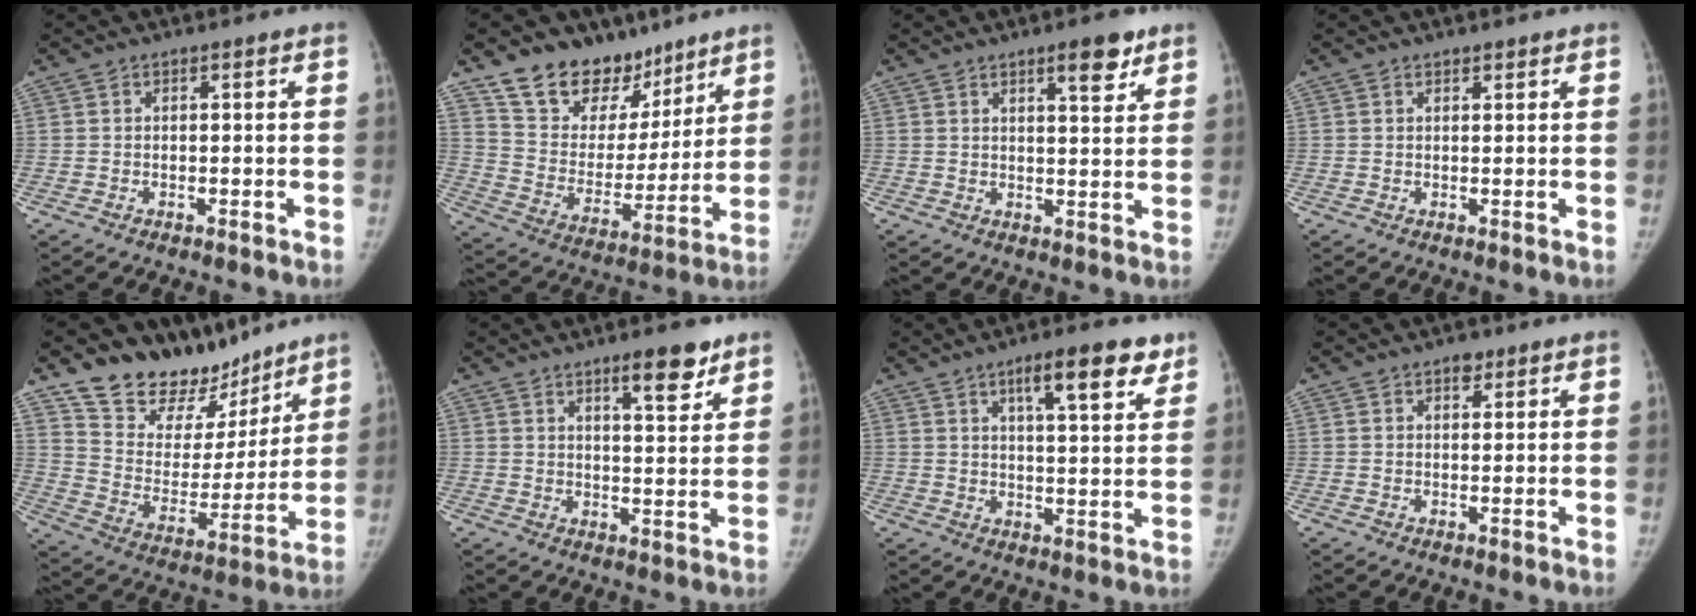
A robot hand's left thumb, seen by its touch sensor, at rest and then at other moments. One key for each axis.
{"total": 17.8, "fx": 13.1, "fy": 10.9, "fz": 5.2, "tx": -0.021, "ty": -0.081, "tz": 0.226}
{"total": 6.1, "fx": 3.9, "fy": 1.7, "fz": 4.3, "tx": -0.049, "ty": -0.023, "tz": 0.054}
{"total": 0.9, "fx": 0.7, "fy": 0.5, "fz": 0.1, "tx": 0.006, "ty": -0.005, "tz": 0.008}
{"total": 18.9, "fx": 15.6, "fy": 9.5, "fz": 4.6, "tx": -0.005, "ty": -0.106, "tz": 0.258}
{"total": 7.6, "fx": 5.2, "fy": 2.0, "fz": 5.2, "tx": -0.059, "ty": -0.034, "tz": 0.077}
{"total": 10.8, "fx": 6.5, "fy": 2.9, "fz": 8.1, "tx": -0.097, "ty": -0.029, "tz": 0.093}
{"total": 2.1, "fx": 1.3, "fy": 1.3, "fz": 1.0, "tx": 0.001, "ty": -0.005, "tz": 0.016}